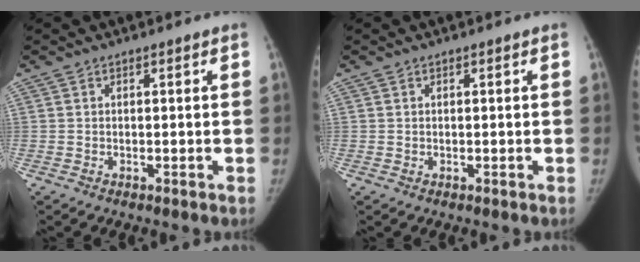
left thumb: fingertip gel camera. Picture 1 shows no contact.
{"total": 0.0}